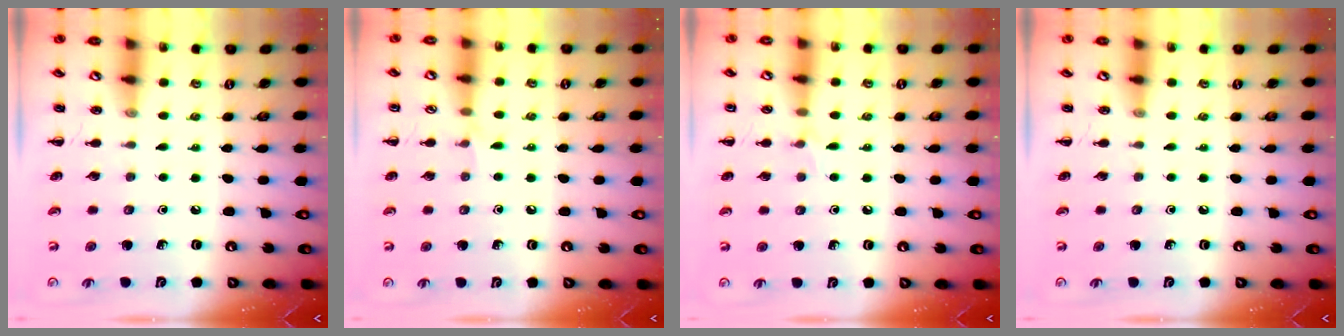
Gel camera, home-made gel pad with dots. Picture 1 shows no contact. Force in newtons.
{"total": 3.7, "press": 3.5, "slide": 1.4}
{"total": 4.3, "press": 4.1, "slide": 1.4}
{"total": 0.0}